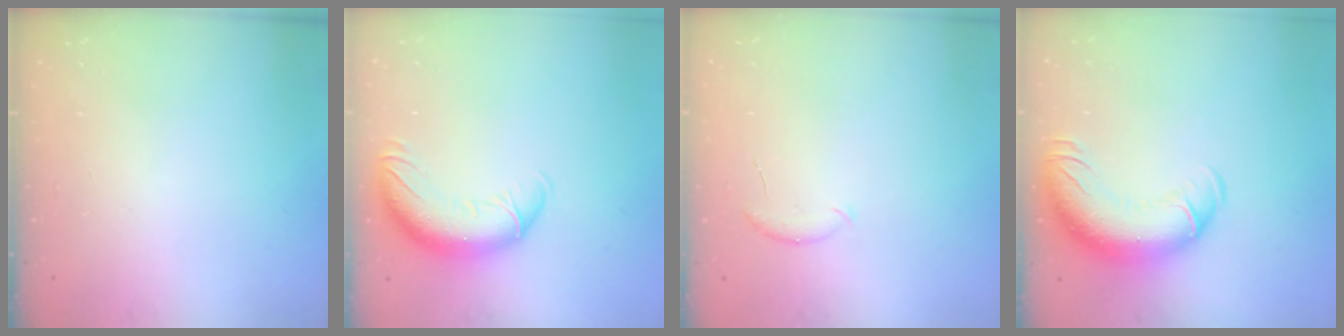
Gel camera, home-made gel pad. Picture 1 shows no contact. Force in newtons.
{"total": 12.8, "press": 12.4, "slide": 3.1}
{"total": 6.2, "press": 6.1, "slide": 0.9}
{"total": 14.6, "press": 14.2, "slide": 3.3}